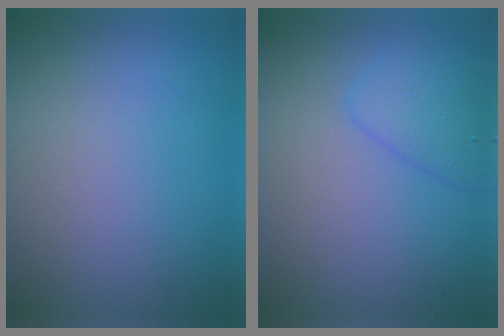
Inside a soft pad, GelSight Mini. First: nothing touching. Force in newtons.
{"total": 2.4, "press": 2.4, "slide": 0.2}